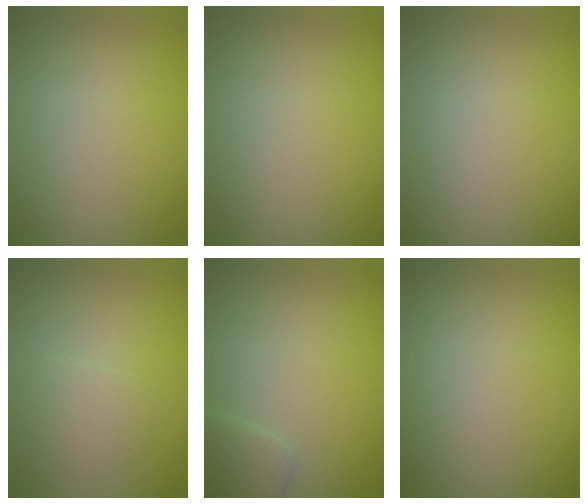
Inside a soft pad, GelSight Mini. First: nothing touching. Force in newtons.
{"total": 0.0}
{"total": 0.0}
{"total": 1.4, "press": 1.4, "slide": 0.0}
{"total": 1.6, "press": 1.6, "slide": 0.0}
{"total": 0.0}